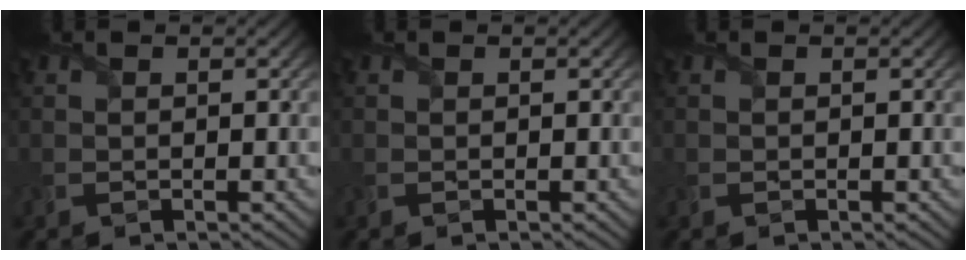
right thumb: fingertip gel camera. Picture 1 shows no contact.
{"total": 0.0}
{"total": 0.0}